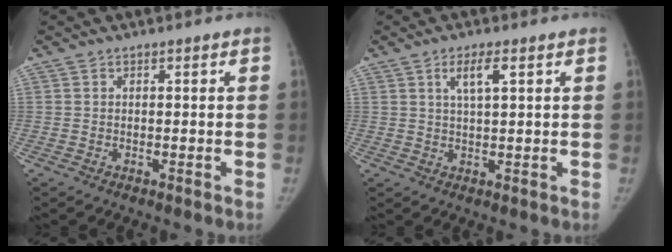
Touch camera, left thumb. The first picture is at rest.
{"total": 4.1, "force": [1.8, 1.0, 3.6], "torque": [-0.066, -0.001, 0.035]}